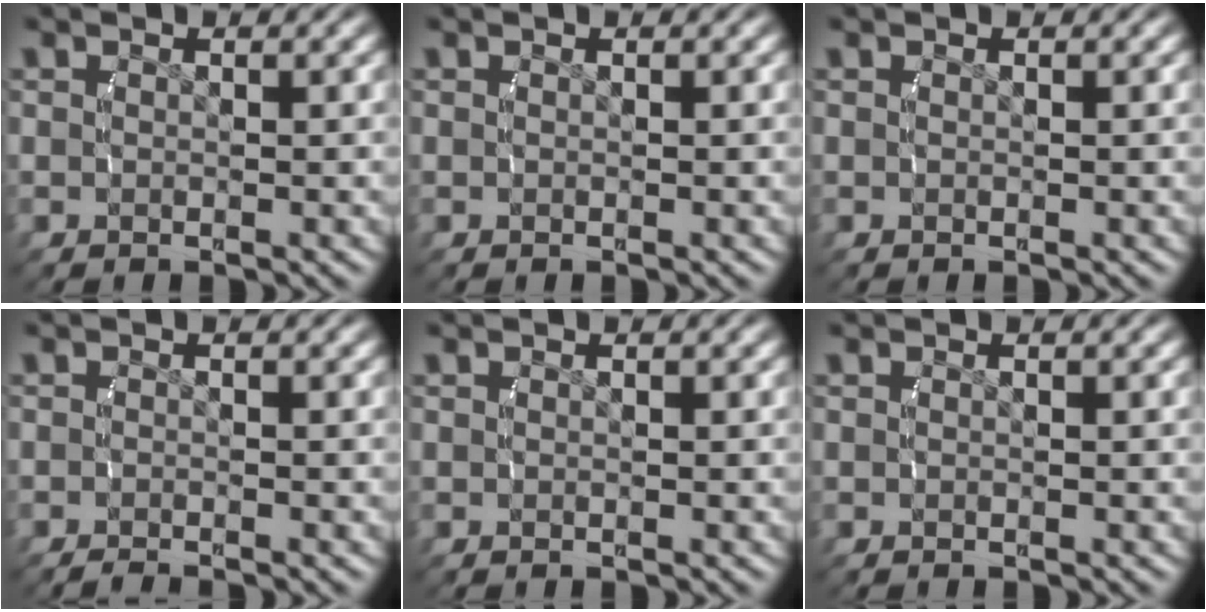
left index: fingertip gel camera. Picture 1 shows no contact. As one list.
[{"total": 0.0}, {"total": 0.0}, {"total": 1.2, "force": [-1.2, -0.1, 0.2], "torque": [-0.001, -0.004, -0.020]}, {"total": 0.0}, {"total": 0.0}]